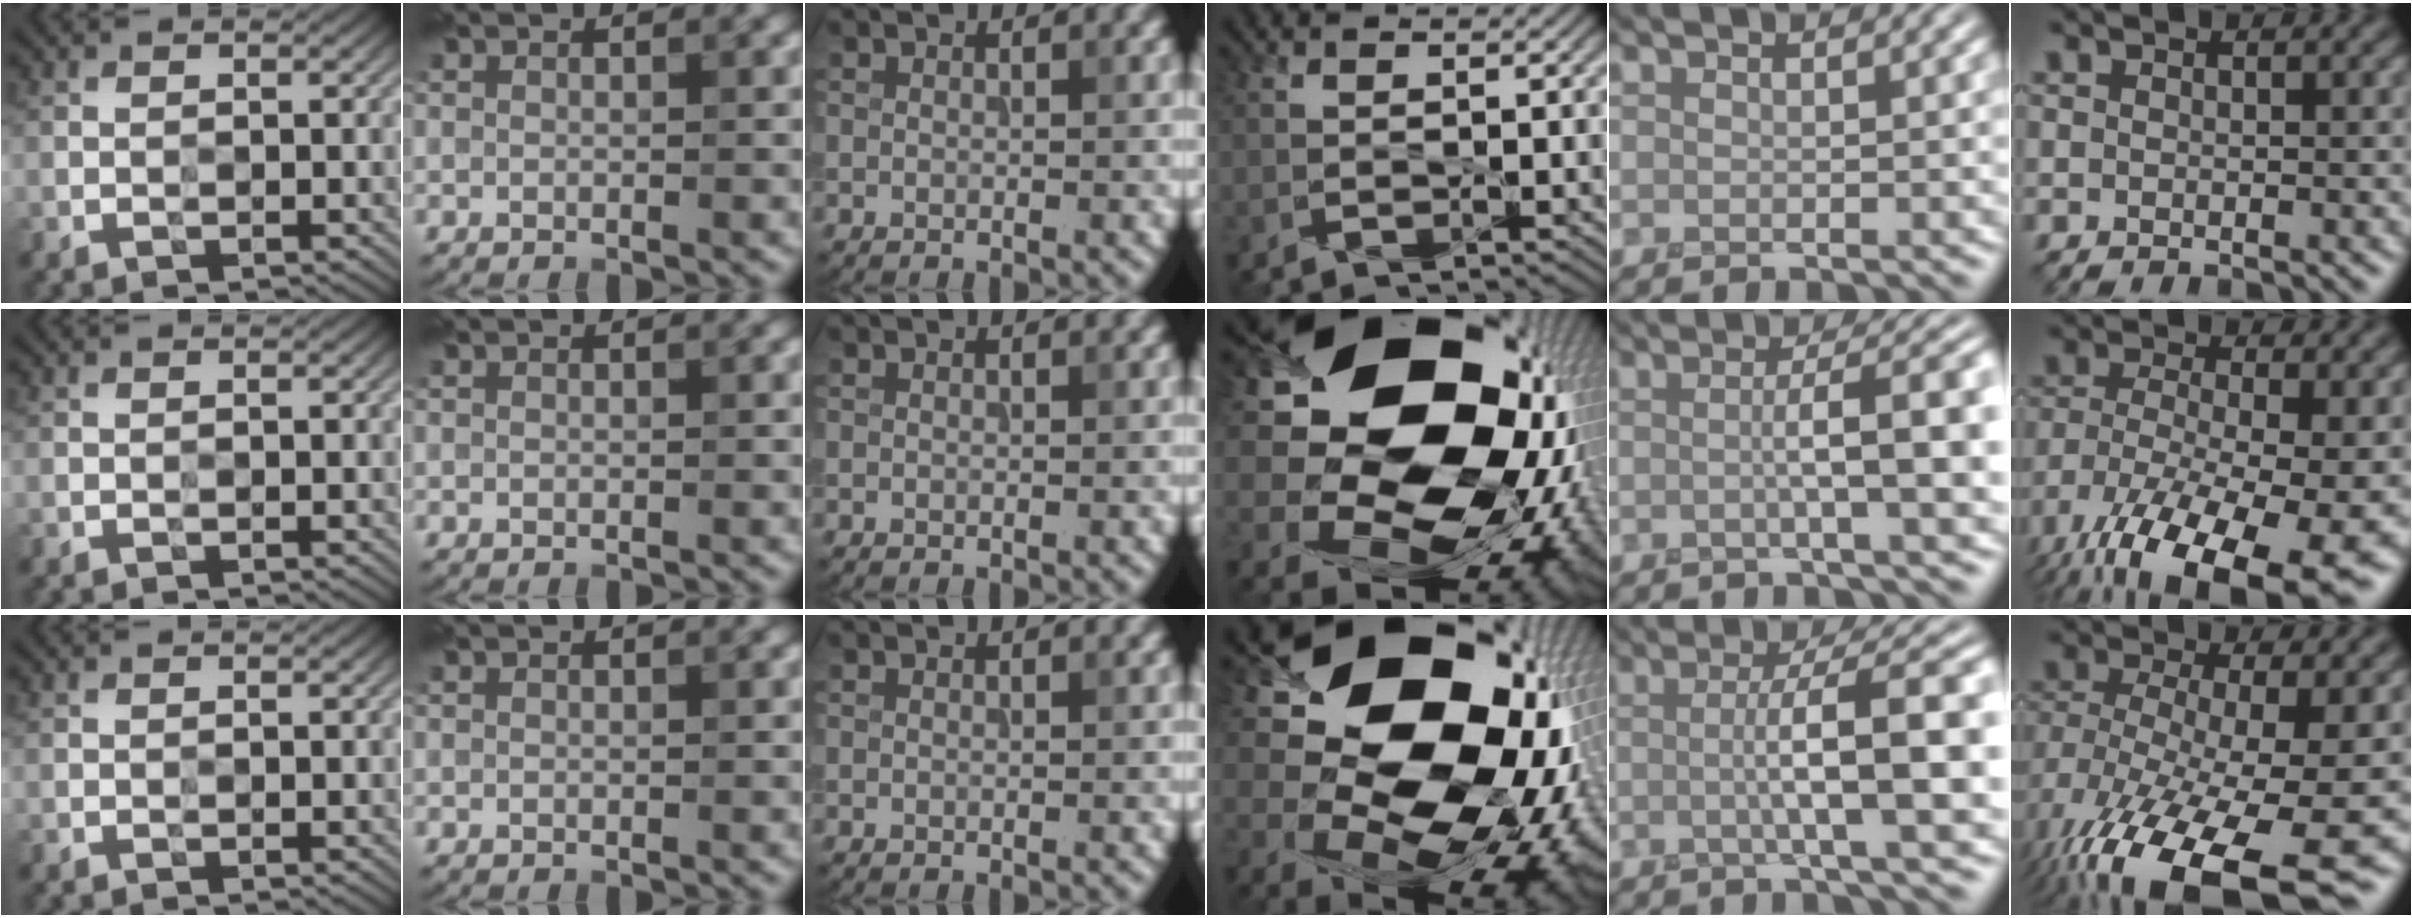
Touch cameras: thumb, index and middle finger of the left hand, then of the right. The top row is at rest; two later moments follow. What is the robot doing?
{"motion": "peel", "object": "tape"}